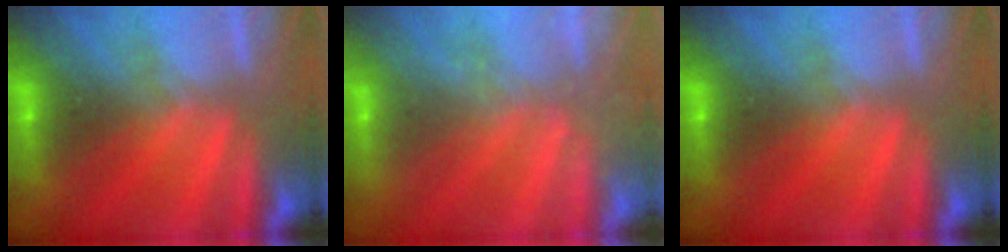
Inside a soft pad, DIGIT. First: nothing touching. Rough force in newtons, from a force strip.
{"total": 1.6}
{"total": 0.0}